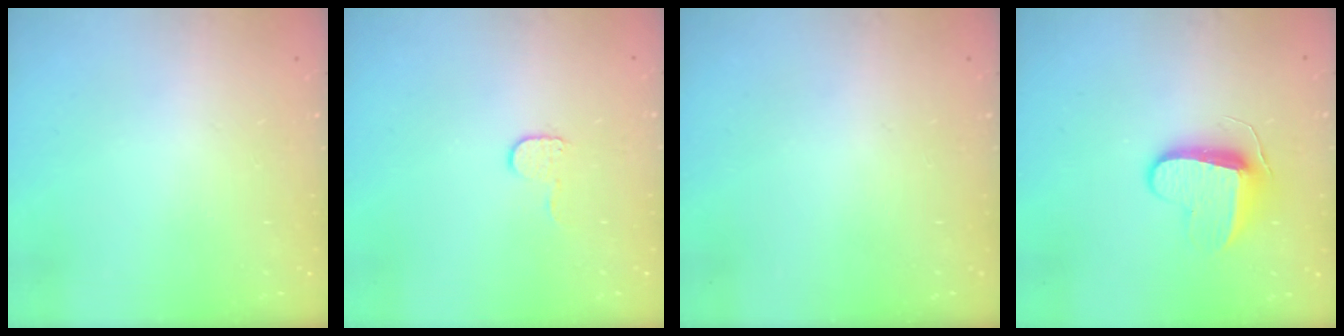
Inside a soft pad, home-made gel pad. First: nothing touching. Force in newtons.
{"total": 5.0, "press": 4.9, "slide": 0.5}
{"total": 0.0}
{"total": 9.0, "press": 9.0, "slide": 0.4}